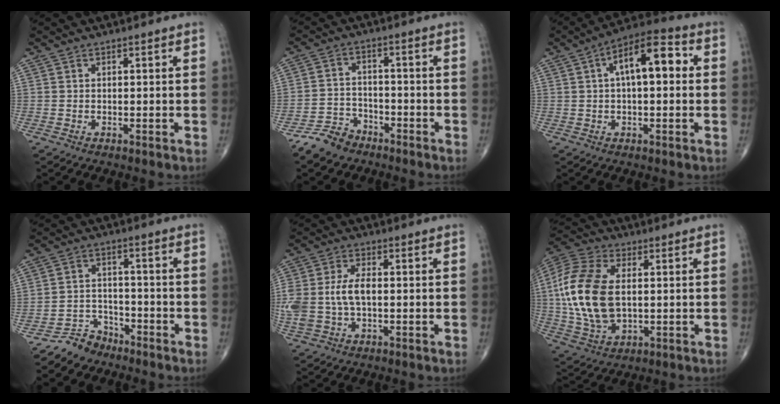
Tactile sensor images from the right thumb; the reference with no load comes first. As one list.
[{"total": 5.9, "force": [-4.8, 3.4, 1.1], "torque": [-0.008, 0.027, -0.095]}, {"total": 12.1, "force": [2.4, 5.3, 10.6], "torque": [-0.159, 0.032, 0.028]}, {"total": 5.4, "force": [-4.6, 2.7, -0.1], "torque": [0.025, 0.038, -0.092]}, {"total": 9.7, "force": [-0.2, 5.7, 7.9], "torque": [-0.184, 0.014, 0.002]}, {"total": 18.9, "force": [1.1, 11.1, 15.2], "torque": [-0.327, -0.001, 0.023]}]